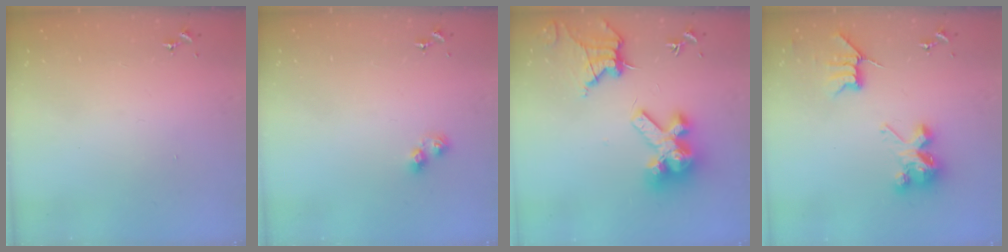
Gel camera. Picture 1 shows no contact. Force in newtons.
{"total": 6.2, "press": 6.1, "slide": 0.8}
{"total": 15.4, "press": 15.2, "slide": 1.9}
{"total": 10.0, "press": 10.0, "slide": 0.6}